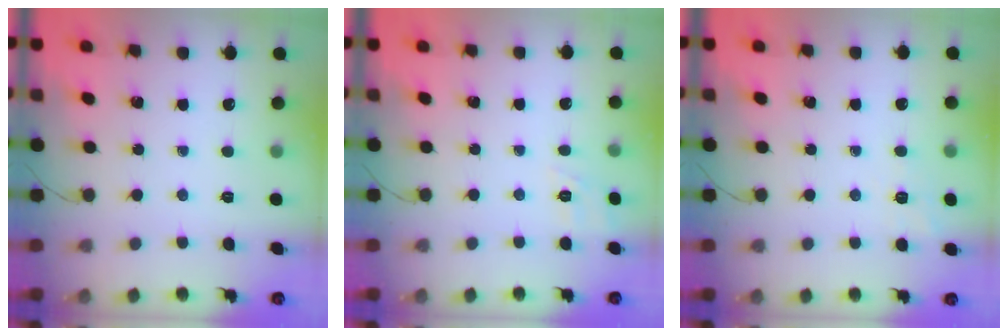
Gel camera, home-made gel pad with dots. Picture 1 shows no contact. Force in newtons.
{"total": 7.9, "press": 7.7, "slide": 2.0}
{"total": 1.9, "press": 1.0, "slide": 1.6}